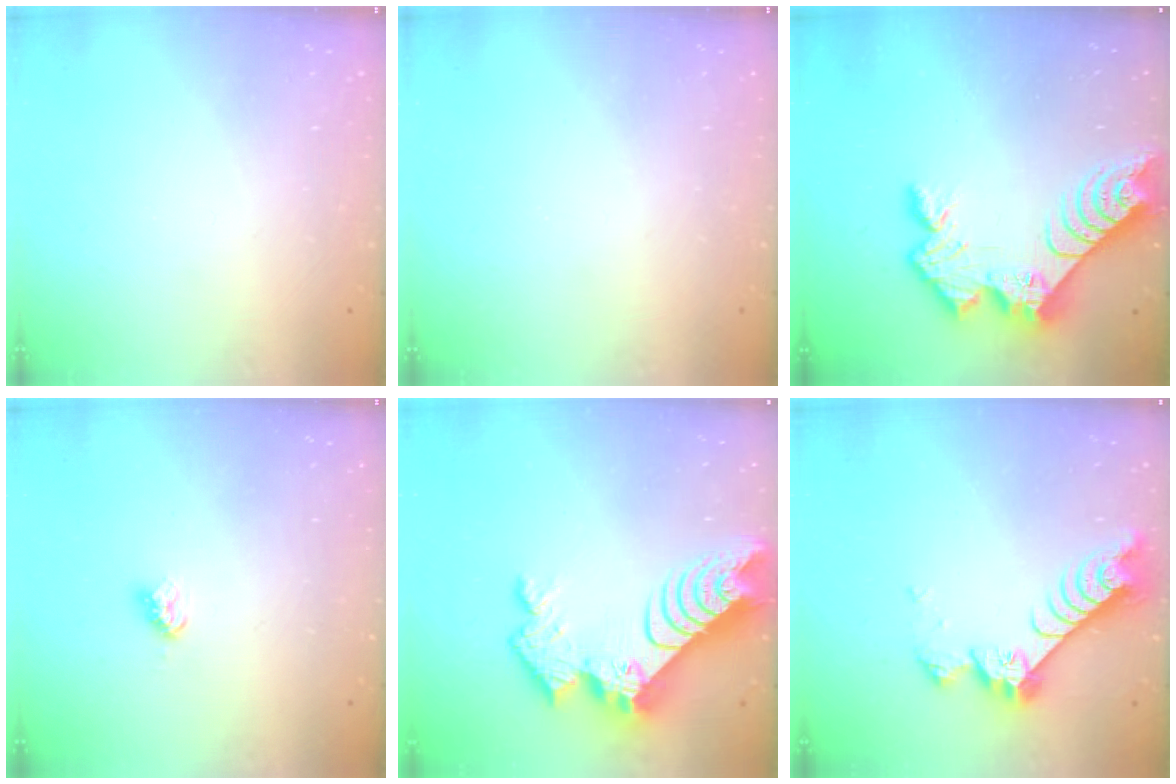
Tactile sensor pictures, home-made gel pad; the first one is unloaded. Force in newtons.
{"total": 0.0}
{"total": 12.1, "press": 12.1, "slide": 0.8}
{"total": 3.9, "press": 3.9, "slide": 0.4}
{"total": 16.6, "press": 16.6, "slide": 1.4}
{"total": 7.4, "press": 7.3, "slide": 0.9}